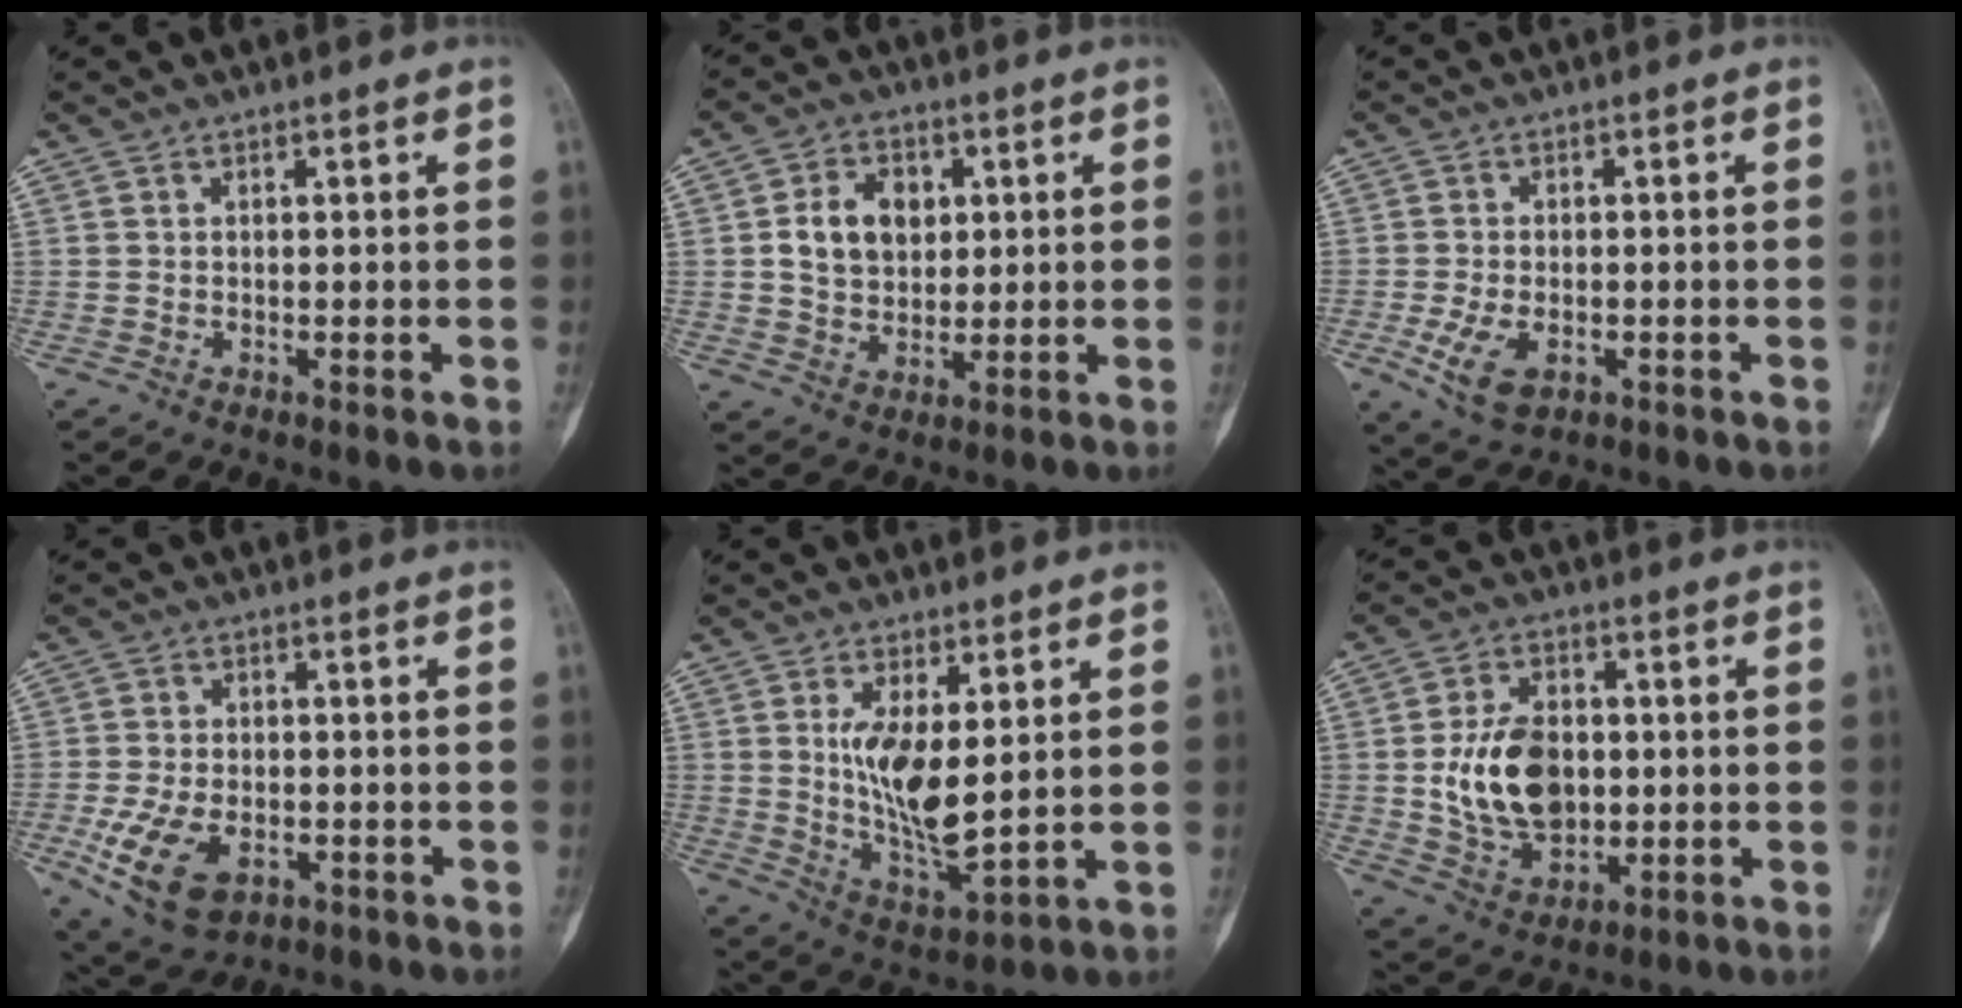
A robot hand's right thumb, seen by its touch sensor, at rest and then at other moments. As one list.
[{"total": 9.4, "force": [1.8, 7.1, 5.9], "torque": [-0.069, -0.004, 0.033]}, {"total": 6.7, "force": [-2.1, 4.0, 5.0], "torque": [-0.096, -0.003, -0.032]}, {"total": 11.3, "force": [-4.0, 6.8, 8.0], "torque": [-0.152, 0.005, -0.061]}, {"total": 11.2, "force": [2.1, 4.3, 10.1], "torque": [-0.176, -0.031, 0.052]}, {"total": 14.0, "force": [0.0, 9.4, 10.3], "torque": [-0.161, 0.000, 0.010]}]